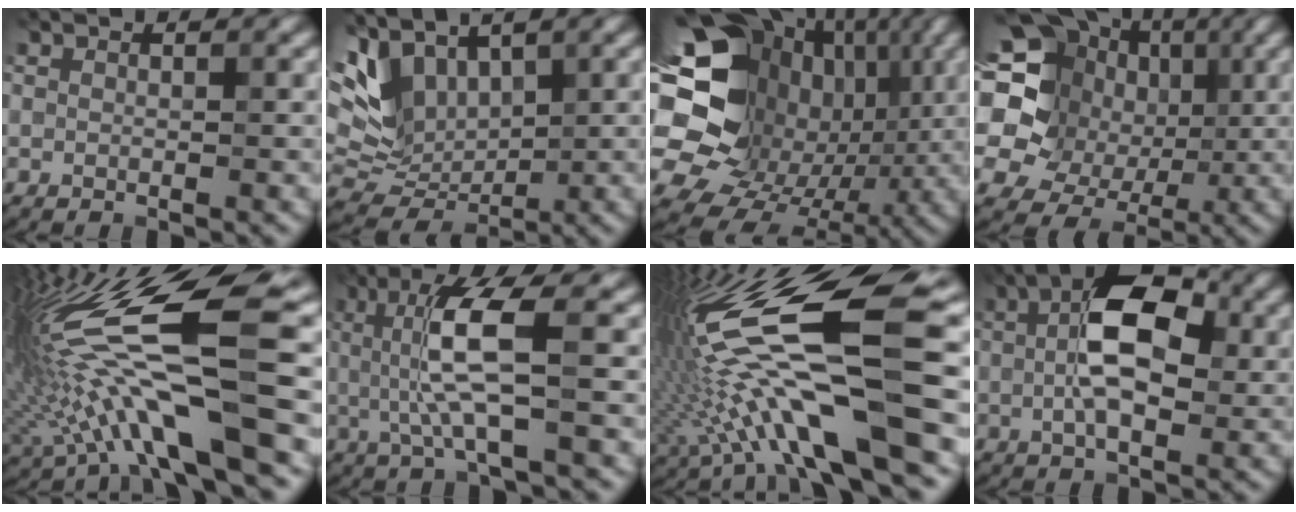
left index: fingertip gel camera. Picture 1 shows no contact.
{"total": 7.0, "force": [2.5, 4.4, 4.8], "torque": [-0.103, 0.000, 0.049]}
{"total": 20.3, "force": [2.7, 16.7, 11.3], "torque": [-0.223, 0.012, 0.050]}
{"total": 18.3, "force": [4.5, 15.6, 8.4], "torque": [-0.194, 0.034, 0.052]}
{"total": 14.5, "force": [-0.7, 3.4, 14.1], "torque": [-0.273, 0.014, -0.007]}
{"total": 6.4, "force": [0.7, 1.0, 6.3], "torque": [-0.136, -0.001, 0.016]}
{"total": 15.9, "force": [-1.9, 3.4, 15.4], "torque": [-0.291, 0.020, -0.027]}
{"total": 8.3, "force": [1.2, 4.0, 7.2], "torque": [-0.125, 0.015, 0.009]}